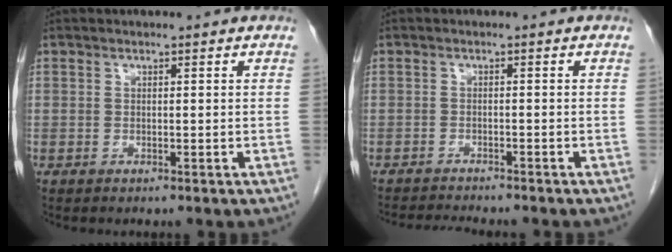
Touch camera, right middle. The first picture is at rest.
{"total": 6.1, "force": [-5.8, 0.1, 2.1], "torque": [-0.027, -0.014, -0.089]}